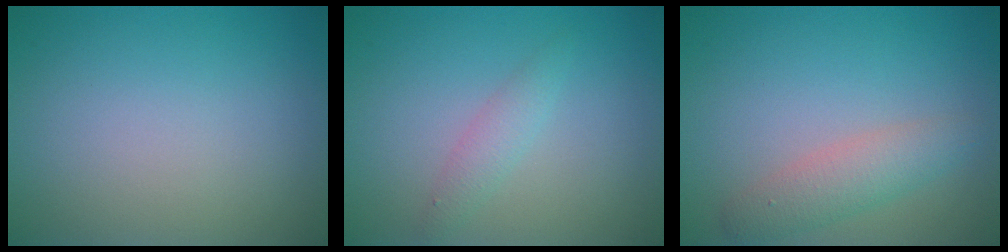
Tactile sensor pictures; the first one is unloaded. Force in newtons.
{"total": 1.6, "press": 1.6, "slide": 0.1}
{"total": 2.8, "press": 2.8, "slide": 0.1}